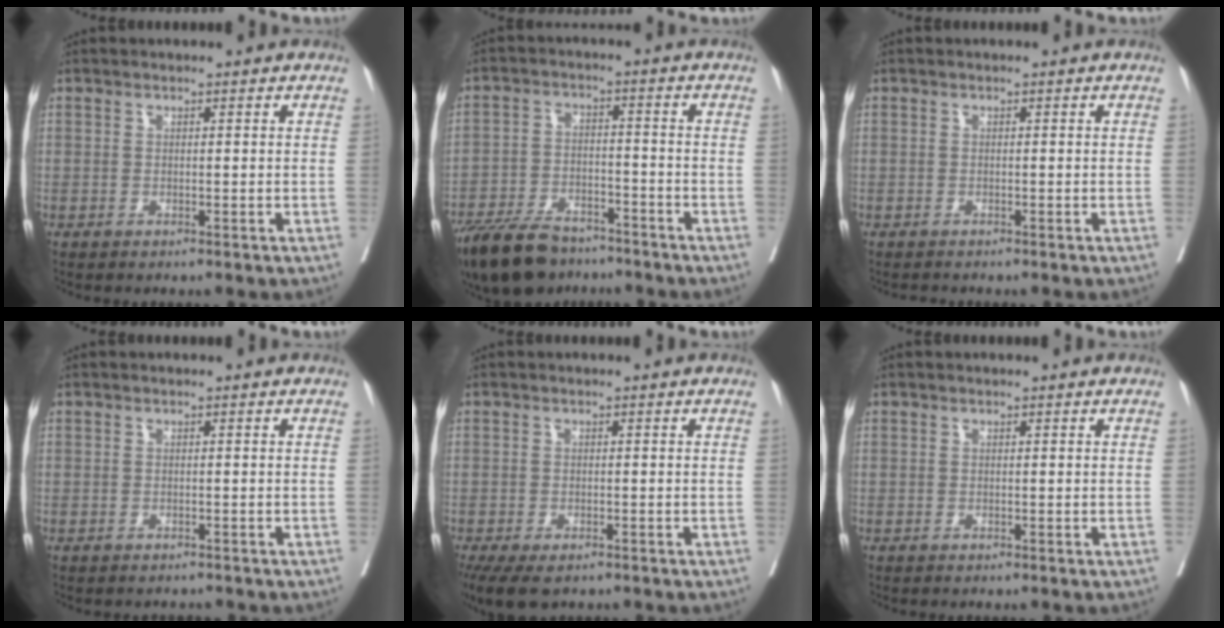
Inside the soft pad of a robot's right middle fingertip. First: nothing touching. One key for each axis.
{"total": 12.2, "fx": -10.0, "fy": 4.6, "fz": 5.2, "tx": -0.088, "ty": -0.008, "tz": -0.168}
{"total": 0.7, "fx": -0.7, "fy": 0.1, "fz": 0.1, "tx": -0.006, "ty": -0.004, "tz": -0.012}
{"total": 1.3, "fx": -1.2, "fy": 0.4, "fz": 0.0, "tx": -0.005, "ty": -0.002, "tz": -0.018}
{"total": 8.3, "fx": -5.5, "fy": 3.9, "fz": 4.8, "tx": -0.103, "ty": -0.017, "tz": -0.084}
{"total": 0.0}